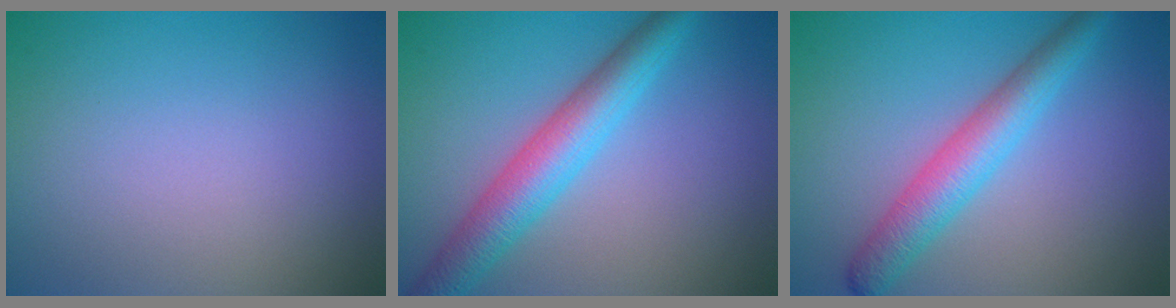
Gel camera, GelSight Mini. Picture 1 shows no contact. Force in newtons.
{"total": 5.7, "press": 5.7, "slide": 0.0}
{"total": 4.5, "press": 4.5, "slide": 0.1}